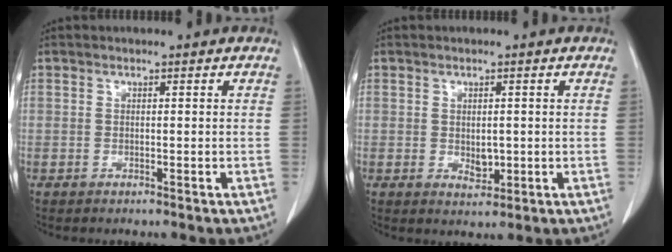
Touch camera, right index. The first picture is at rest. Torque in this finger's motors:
{"motor_torque": [0.17, 0.07, 0.11, 0.02]}